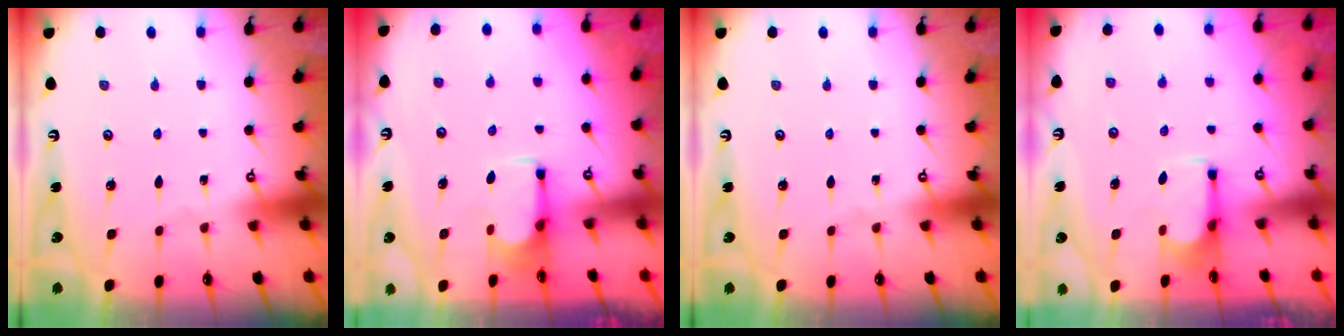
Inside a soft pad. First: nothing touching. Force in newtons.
{"total": 1.9, "press": 1.7, "slide": 0.9}
{"total": 0.0}
{"total": 2.8, "press": 2.6, "slide": 1.0}